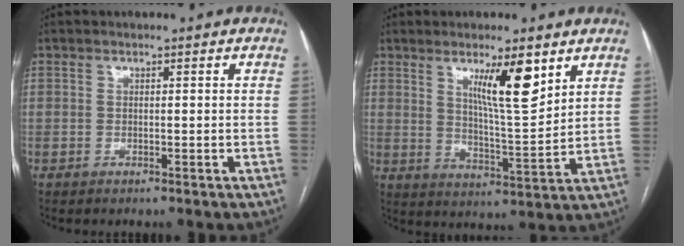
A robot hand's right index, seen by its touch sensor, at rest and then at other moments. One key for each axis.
{"total": 9.4, "fx": 5.1, "fy": 1.0, "fz": 7.9, "tx": -0.133, "ty": -0.012, "tz": 0.088}